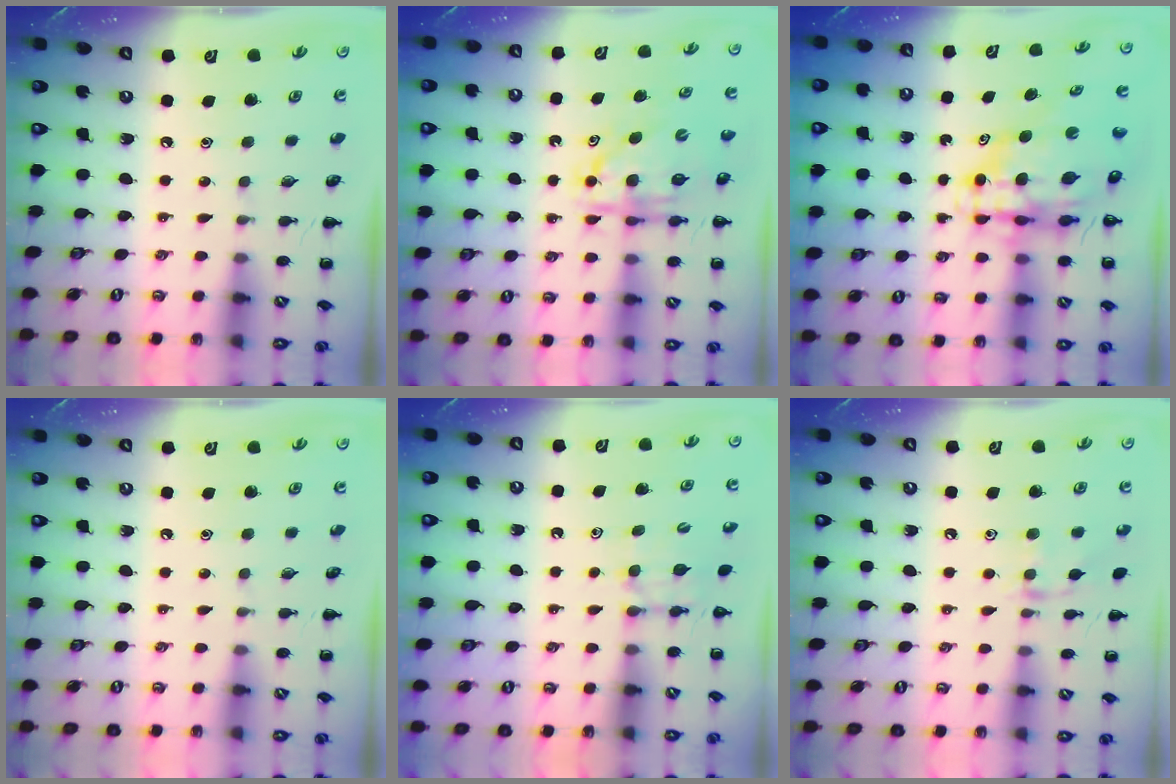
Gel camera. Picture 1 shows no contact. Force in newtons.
{"total": 6.2, "press": 6.1, "slide": 1.0}
{"total": 10.4, "press": 9.8, "slide": 3.4}
{"total": 0.0}
{"total": 6.2, "press": 6.1, "slide": 1.4}
{"total": 8.6, "press": 8.6, "slide": 1.0}